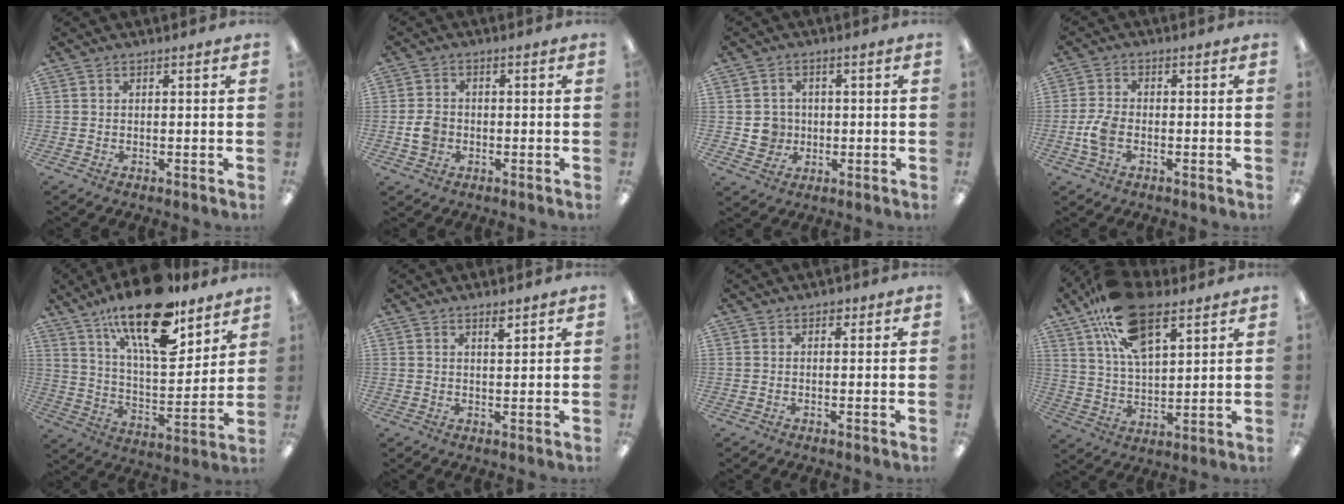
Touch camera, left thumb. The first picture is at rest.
{"total": 4.3, "force": [-0.9, 3.4, 2.4], "torque": [-0.046, 0.005, -0.017]}
{"total": 5.0, "force": [-0.2, 4.9, 1.0], "torque": [-0.013, 0.008, -0.004]}
{"total": 5.4, "force": [-1.4, 3.2, 4.1], "torque": [-0.086, 0.005, -0.026]}
{"total": 21.5, "force": [14.5, 7.8, 13.9], "torque": [-0.231, -0.082, 0.244]}
{"total": 2.4, "force": [1.9, 0.4, 1.4], "torque": [-0.023, -0.004, 0.033]}
{"total": 1.2, "force": [0.6, 0.9, 0.5], "torque": [-0.003, -0.001, 0.009]}
{"total": 19.1, "force": [11.1, 9.2, 12.6], "torque": [-0.223, -0.030, 0.195]}